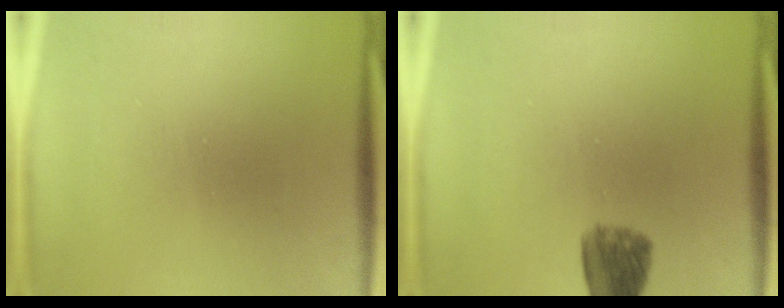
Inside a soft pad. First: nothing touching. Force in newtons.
{"total": 7.3}